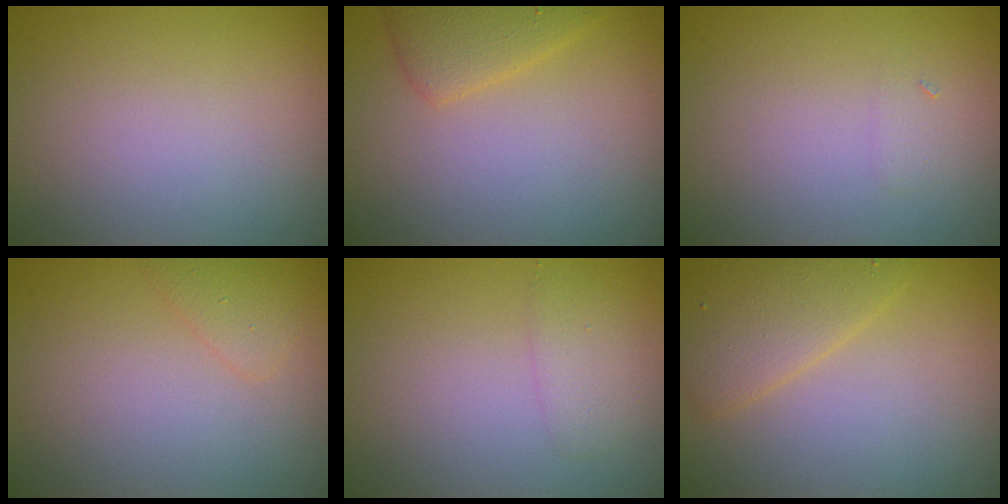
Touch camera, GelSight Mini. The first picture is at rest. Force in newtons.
{"total": 2.5, "press": 2.5, "slide": 0.2}
{"total": 0.6, "press": 0.6, "slide": 0.0}
{"total": 1.3, "press": 1.3, "slide": 0.0}
{"total": 1.4, "press": 1.4, "slide": 0.1}
{"total": 3.1, "press": 3.1, "slide": 0.0}